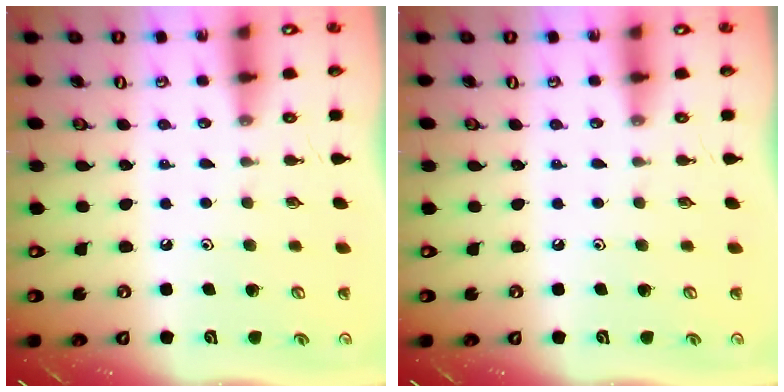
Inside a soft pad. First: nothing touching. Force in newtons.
{"total": 0.0}